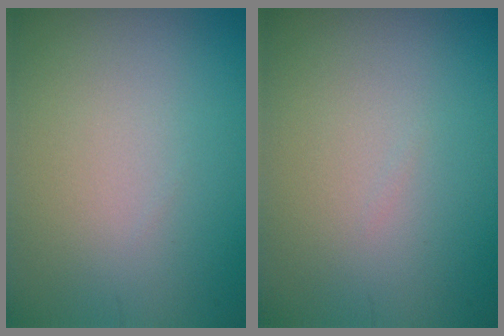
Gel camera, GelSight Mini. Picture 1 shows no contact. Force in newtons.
{"total": 0.0}